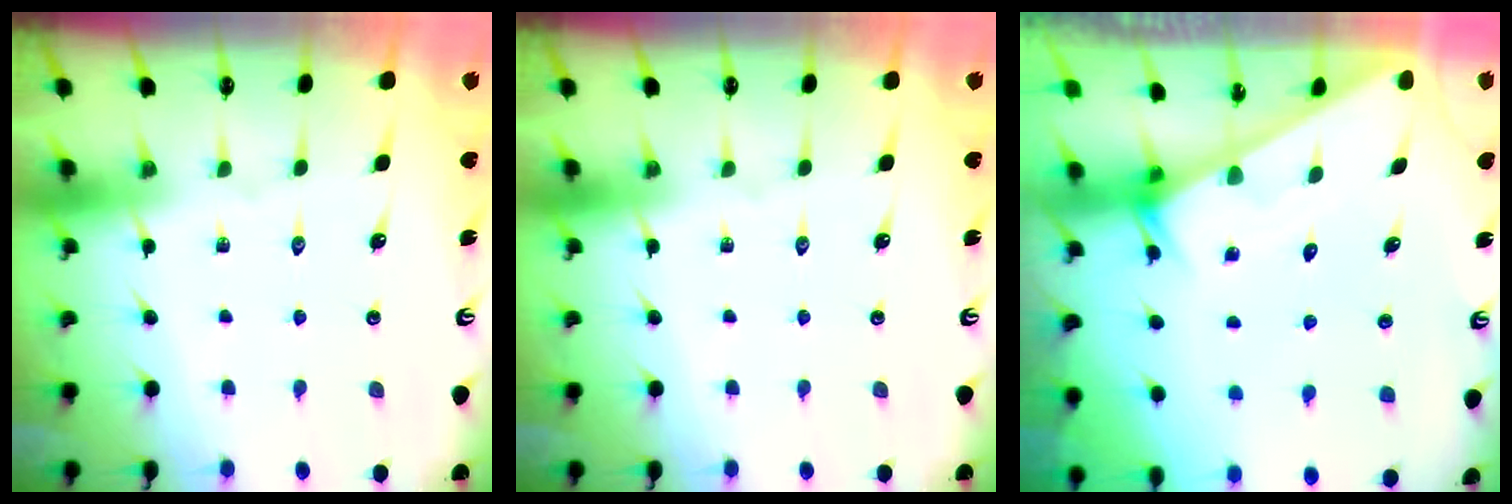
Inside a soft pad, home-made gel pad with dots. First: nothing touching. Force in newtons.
{"total": 0.0}
{"total": 2.0, "press": 2.0, "slide": 0.0}